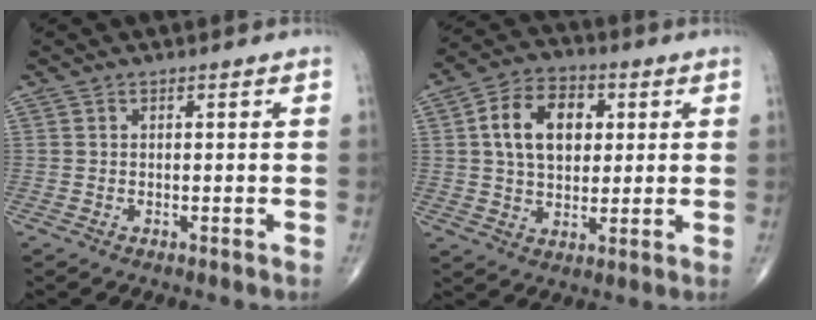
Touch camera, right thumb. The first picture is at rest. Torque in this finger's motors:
{"motor_torque": [-0.25, 0.59, 0.24, 0.06, 0.11]}